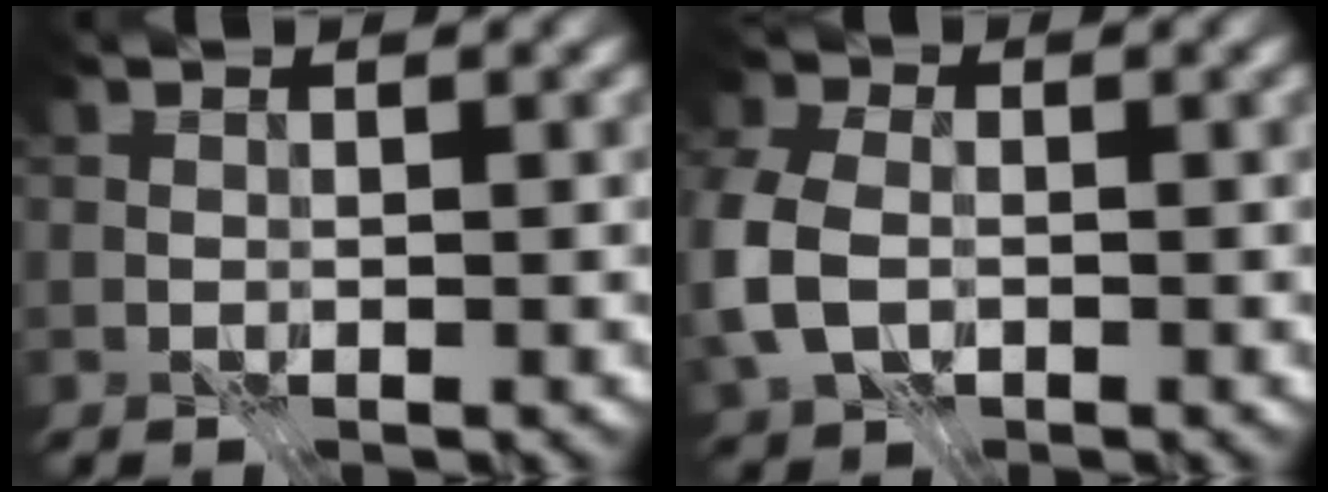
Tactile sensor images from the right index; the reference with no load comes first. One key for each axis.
{"total": 7.2, "fx": -1.5, "fy": 5.2, "fz": 4.7, "tx": -0.132, "ty": -0.004, "tz": -0.039}